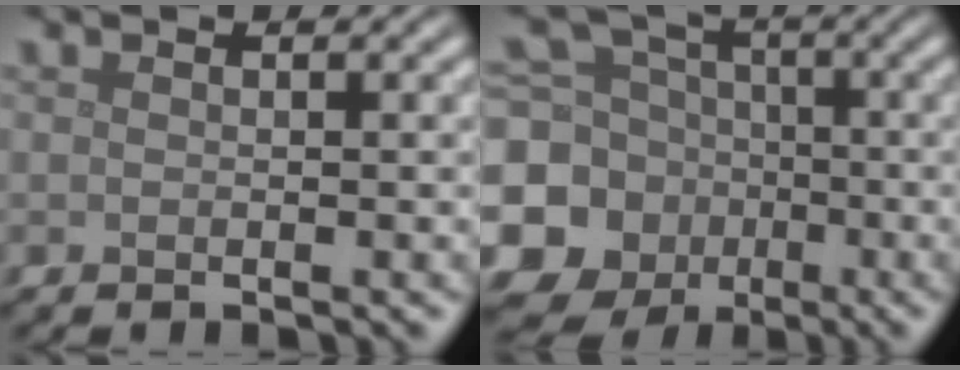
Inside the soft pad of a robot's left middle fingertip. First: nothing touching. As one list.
[{"total": 14.6, "force": [-4.1, 13.4, 4.3], "torque": [-0.130, -0.033, -0.098]}]